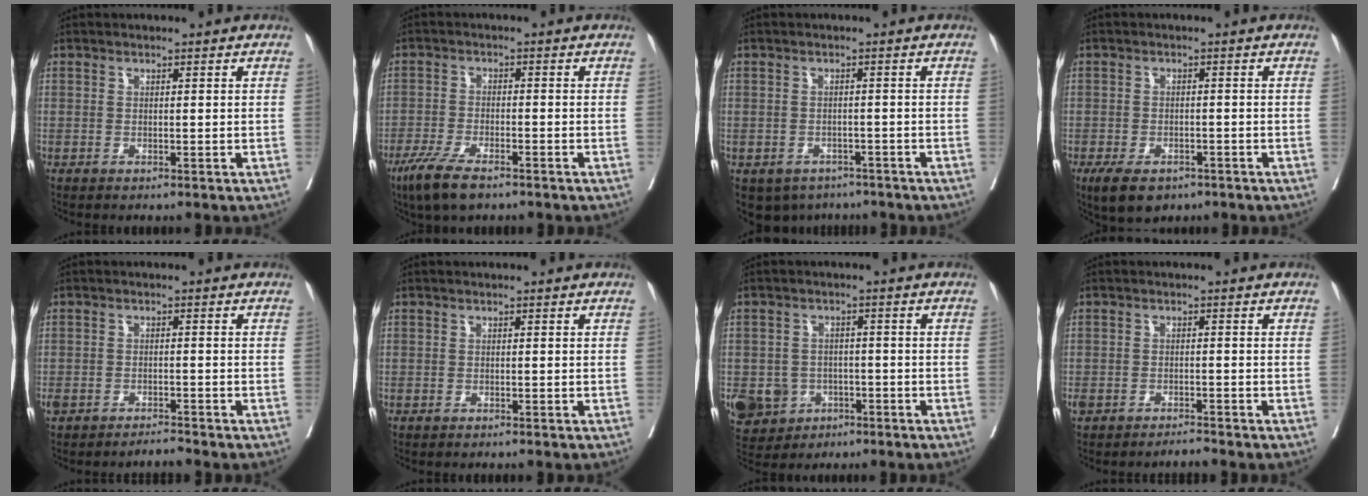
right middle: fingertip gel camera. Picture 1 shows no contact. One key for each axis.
{"total": 7.1, "fx": -5.0, "fy": 1.5, "fz": 4.8, "tx": -0.096, "ty": -0.017, "tz": -0.086}
{"total": 5.7, "fx": -4.2, "fy": 3.8, "fz": 0.9, "tx": -0.013, "ty": 0.002, "tz": -0.056}
{"total": 6.3, "fx": -4.3, "fy": 3.2, "fz": 3.4, "tx": -0.062, "ty": -0.008, "tz": -0.065}
{"total": 2.1, "fx": -1.9, "fy": 0.3, "fz": 0.8, "tx": -0.018, "ty": 0.001, "tz": -0.032}
{"total": 0.0}
{"total": 8.6, "fx": -3.6, "fy": 7.5, "fz": 2.3, "tx": -0.059, "ty": 0.004, "tz": -0.048}
{"total": 1.9, "fx": -1.8, "fy": 0.4, "fz": 0.7, "tx": -0.019, "ty": 0.002, "tz": -0.028}